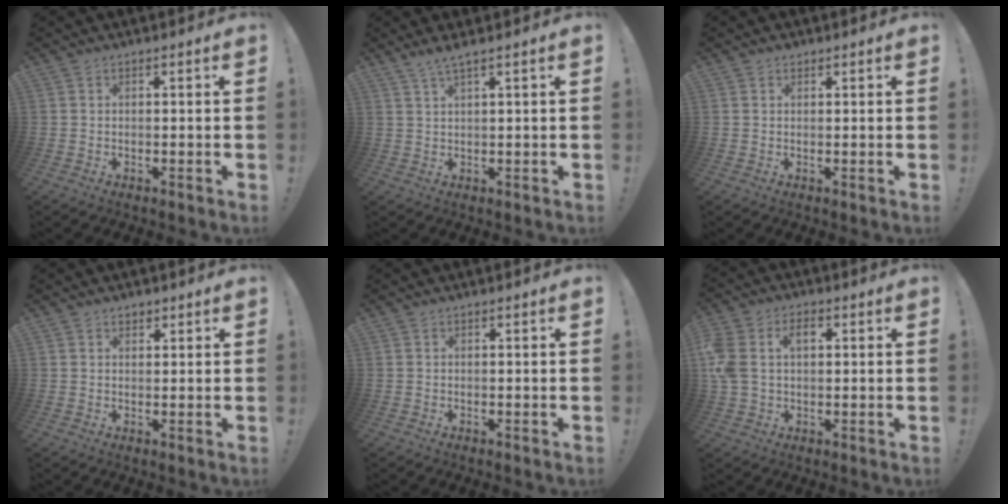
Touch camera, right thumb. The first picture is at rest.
{"total": 2.9, "force": [2.1, -0.4, 1.9], "torque": [-0.044, -0.006, 0.037]}
{"total": 0.9, "force": [0.7, 0.6, 0.1], "torque": [0.000, -0.001, 0.013]}
{"total": 1.5, "force": [1.1, 0.9, 0.4], "torque": [0.002, -0.005, 0.018]}
{"total": 0.0}
{"total": 9.2, "force": [1.9, 6.6, 6.1], "torque": [-0.147, 0.010, 0.034]}